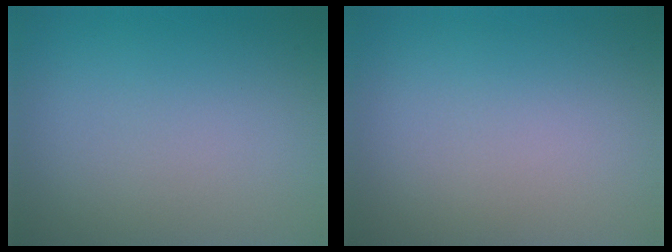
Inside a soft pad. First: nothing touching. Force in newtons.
{"total": 0.0}